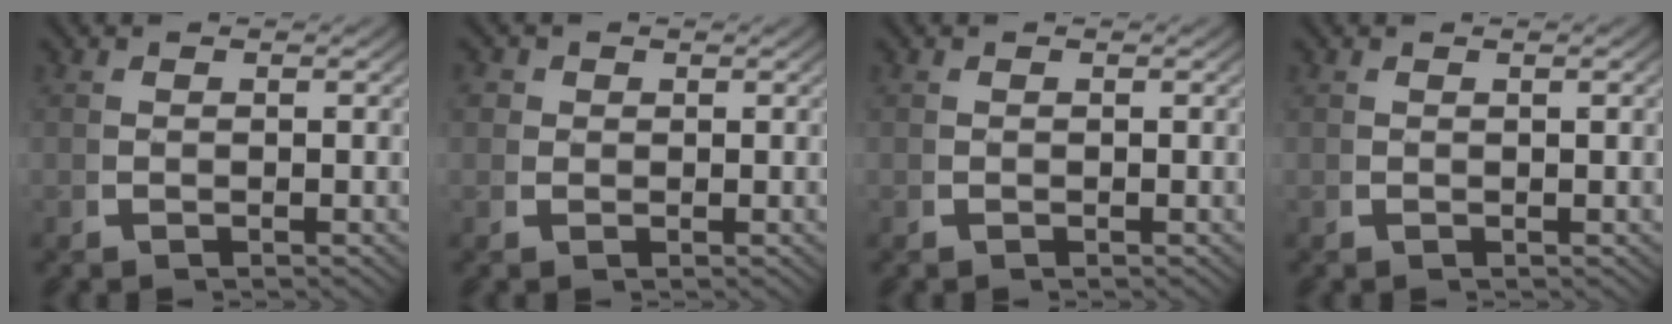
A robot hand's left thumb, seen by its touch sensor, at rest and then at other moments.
{"total": 1.8, "force": [0.7, 1.6, 0.5], "torque": [-0.013, -0.005, 0.011]}
{"total": 0.0}
{"total": 0.6, "force": [0.2, -0.1, 0.5], "torque": [-0.011, 0.003, 0.005]}